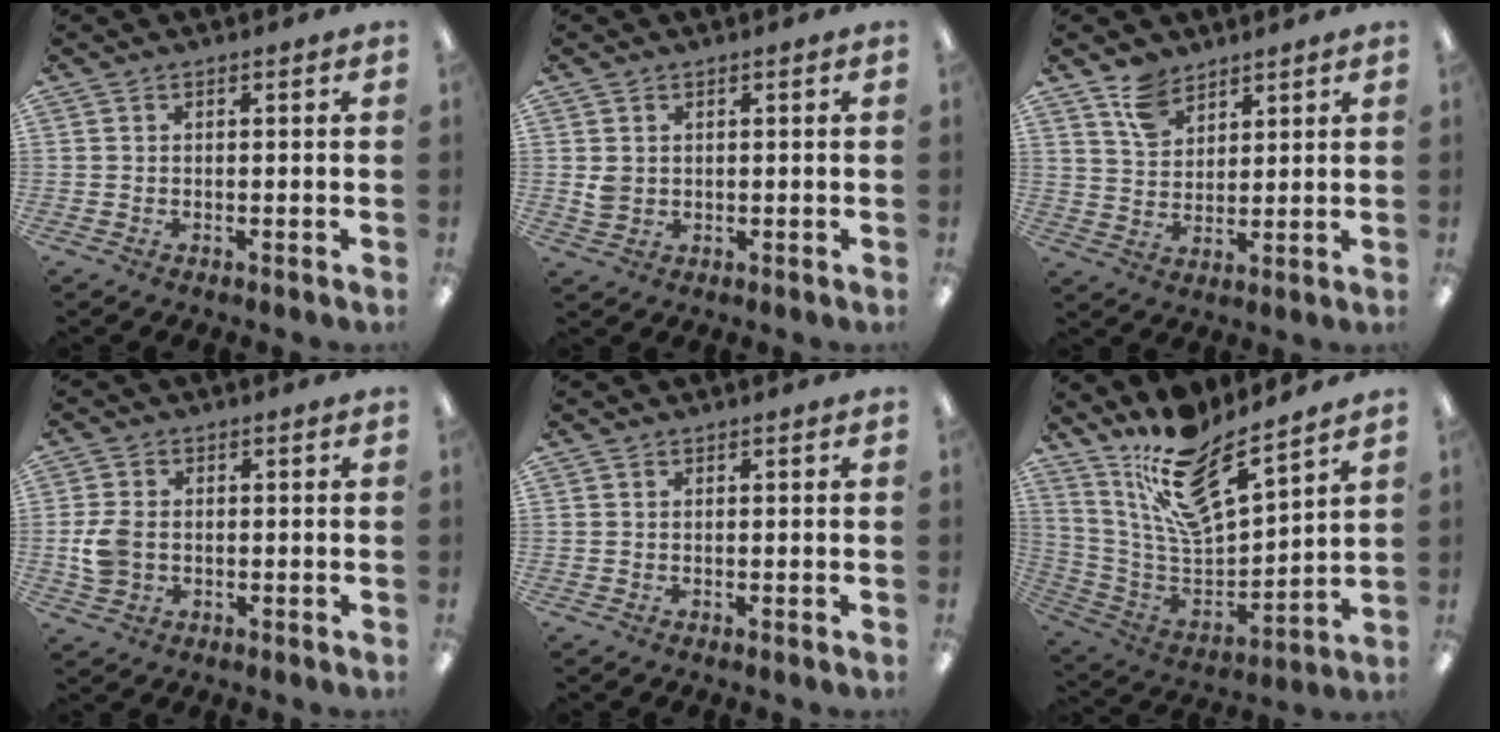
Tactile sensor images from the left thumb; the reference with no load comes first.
{"total": 2.6, "force": [0.7, 2.3, 1.1], "torque": [-0.015, 0.000, 0.012]}
{"total": 7.6, "force": [5.6, 4.5, 2.5], "torque": [-0.054, -0.018, 0.107]}
{"total": 6.3, "force": [-0.4, 4.8, 4.0], "torque": [-0.091, 0.007, -0.005]}
{"total": 0.0}
{"total": 17.3, "force": [13.5, 5.1, 9.5], "torque": [-0.184, -0.095, 0.235]}